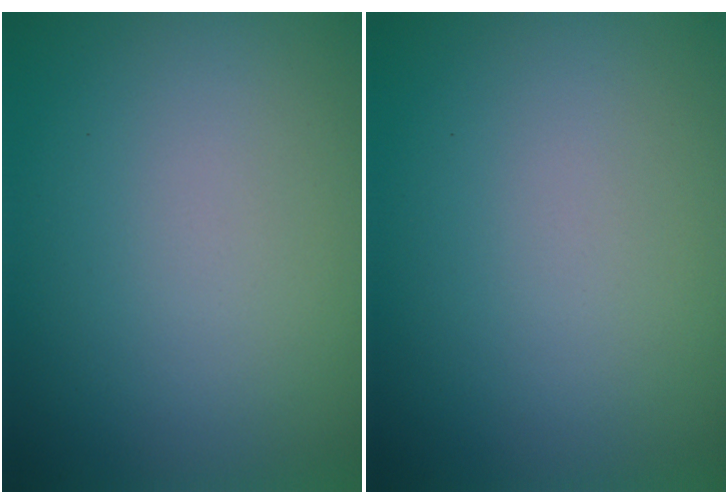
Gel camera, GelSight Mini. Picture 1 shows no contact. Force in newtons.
{"total": 0.0}